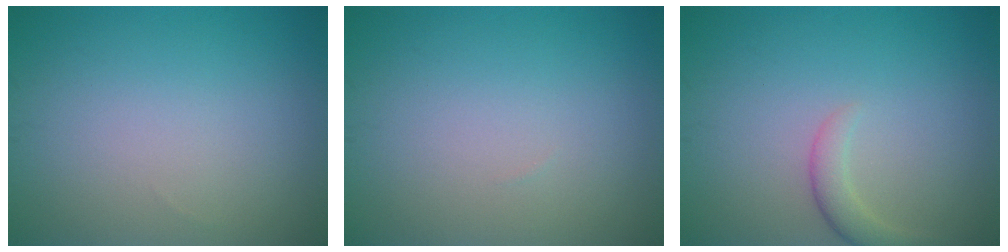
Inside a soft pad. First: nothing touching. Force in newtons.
{"total": 0.0}
{"total": 2.0, "press": 2.0, "slide": 0.2}